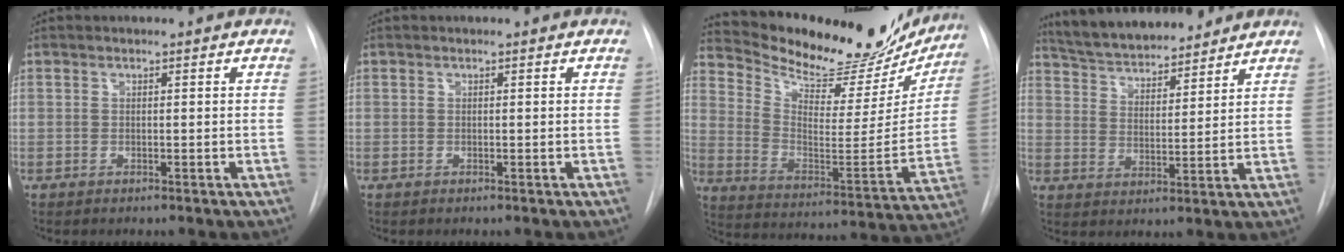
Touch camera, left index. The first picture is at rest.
{"total": 0.0}
{"total": 24.5, "force": [22.0, 6.5, 8.4], "torque": [-0.130, -0.057, 0.305]}
{"total": 14.0, "force": [12.8, 3.1, 4.8], "torque": [-0.077, 0.014, 0.207]}